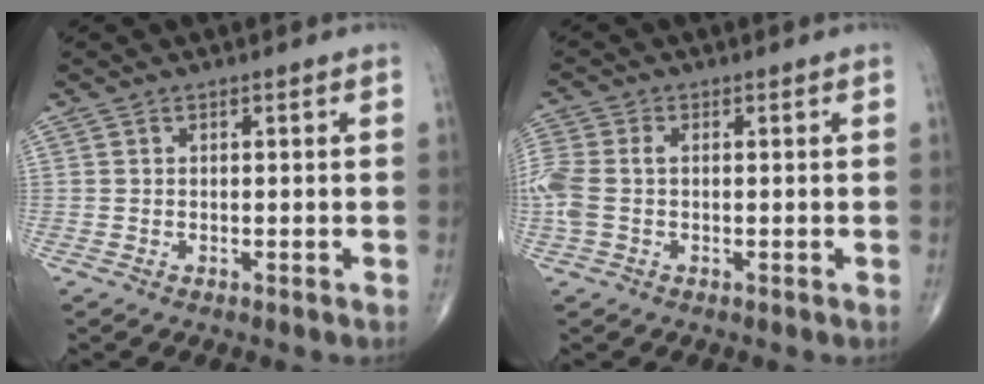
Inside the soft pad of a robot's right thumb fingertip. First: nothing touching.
{"total": 6.4, "force": [-0.4, 4.1, 5.0], "torque": [-0.150, 0.013, -0.010]}